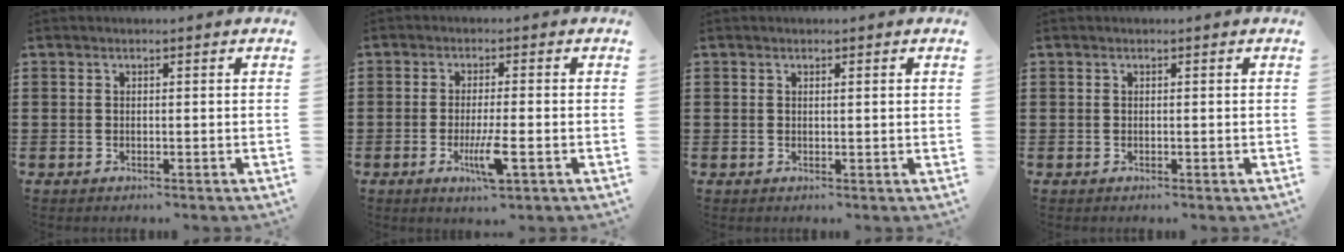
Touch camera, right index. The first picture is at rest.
{"total": 5.5, "force": [-2.0, 0.6, 5.1], "torque": [-0.103, -0.021, -0.037]}
{"total": 0.7, "force": [0.3, -0.2, 0.6], "torque": [-0.010, -0.002, 0.005]}
{"total": 0.0}